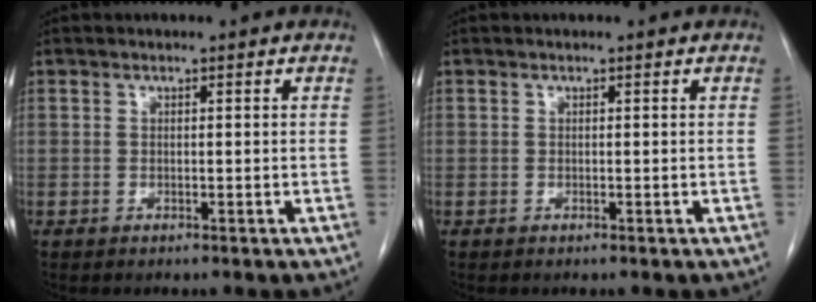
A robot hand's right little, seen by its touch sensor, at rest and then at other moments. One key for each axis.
{"total": 0.0}